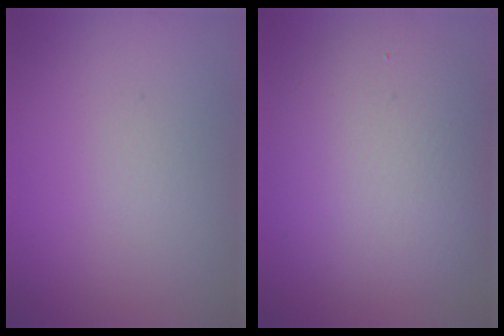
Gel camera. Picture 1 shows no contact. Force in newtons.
{"total": 8.4, "press": 8.4, "slide": 0.2}